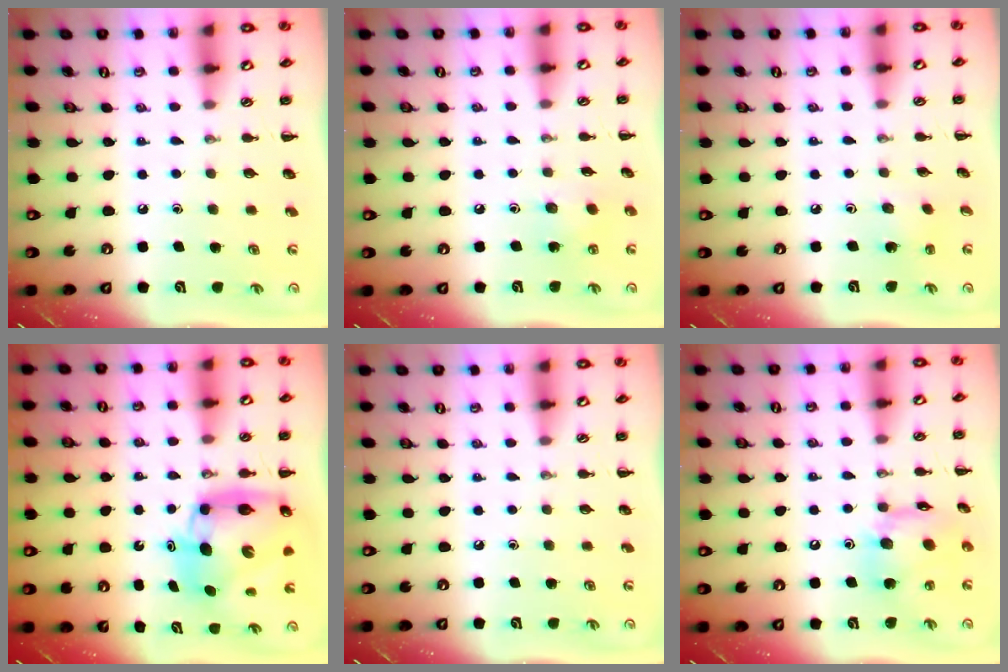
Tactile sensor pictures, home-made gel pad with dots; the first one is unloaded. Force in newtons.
{"total": 4.4, "press": 4.2, "slide": 1.0}
{"total": 1.5, "press": 1.3, "slide": 0.6}
{"total": 11.1, "press": 10.6, "slide": 3.2}
{"total": 0.0}
{"total": 14.2, "press": 14.1, "slide": 2.1}